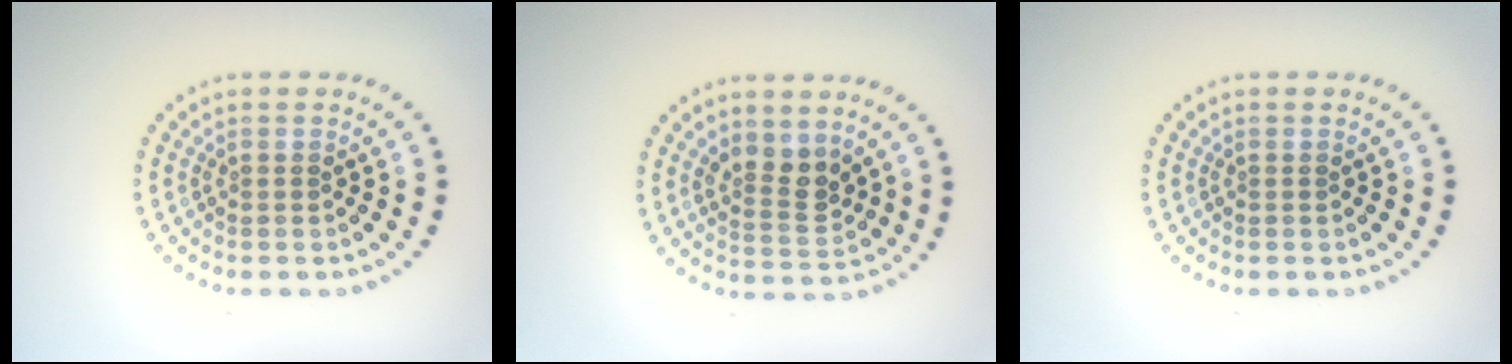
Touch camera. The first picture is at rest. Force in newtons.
{"total": 2.8, "press": 2.5, "slide": 1.3}
{"total": 0.0}